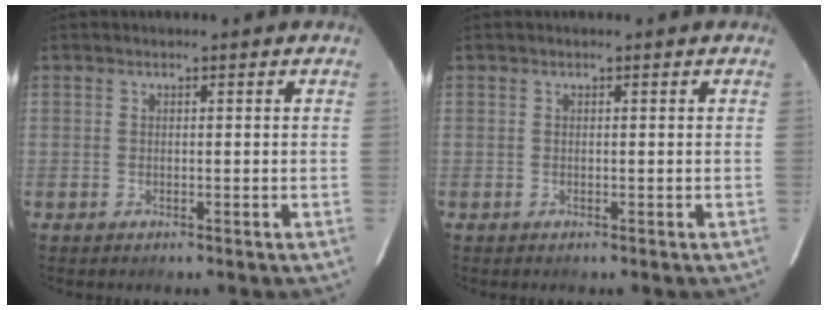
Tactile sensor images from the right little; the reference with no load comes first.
{"total": 0.0}